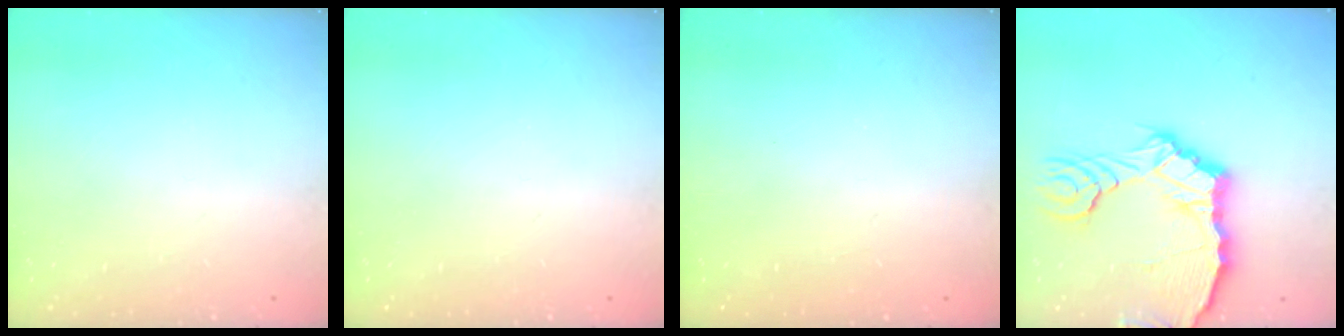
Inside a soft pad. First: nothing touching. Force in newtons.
{"total": 0.0}
{"total": 0.0}
{"total": 13.7, "press": 13.5, "slide": 1.9}